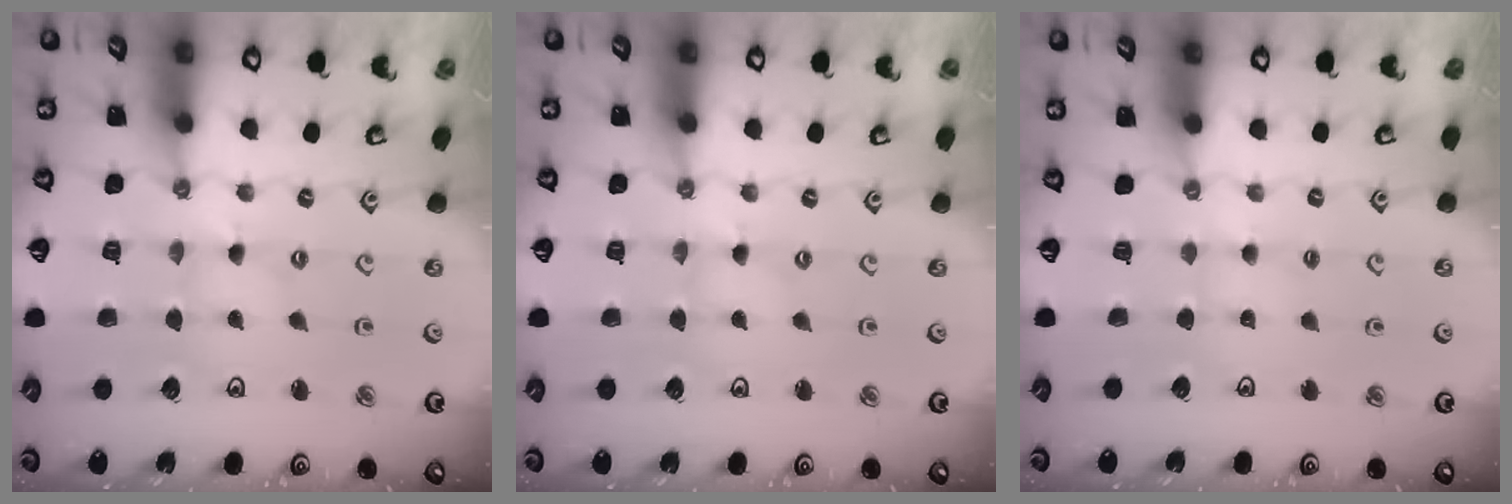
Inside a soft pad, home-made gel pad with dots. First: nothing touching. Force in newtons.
{"total": 0.0}
{"total": 1.7, "press": 1.6, "slide": 0.4}